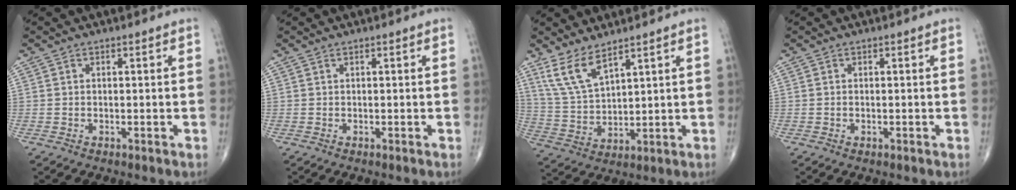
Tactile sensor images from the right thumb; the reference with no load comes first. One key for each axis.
{"total": 0.0}
{"total": 8.2, "fx": 6.0, "fy": 2.6, "fz": 4.9, "tx": -0.098, "ty": -0.037, "tz": 0.135}
{"total": 0.0}